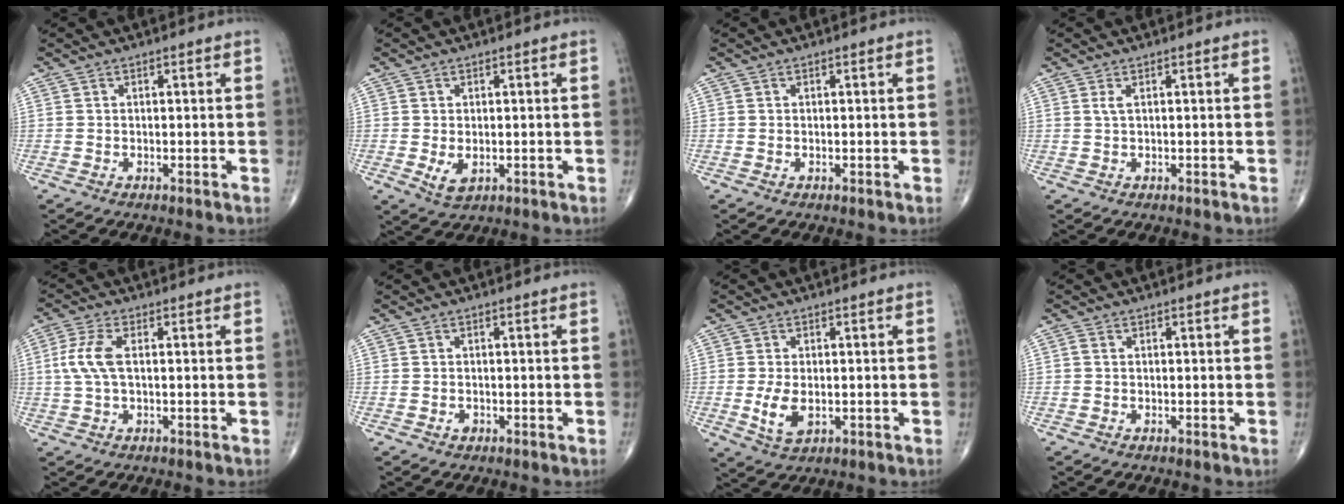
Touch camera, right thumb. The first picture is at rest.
{"total": 3.2, "force": [-0.4, 1.9, 2.5], "torque": [-0.040, -0.008, 0.000]}
{"total": 0.0}
{"total": 1.0, "force": [0.3, 0.2, 0.9], "torque": [-0.029, 0.005, 0.009]}
{"total": 5.9, "force": [0.6, 2.6, 5.3], "torque": [-0.138, 0.011, 0.008]}
{"total": 0.8, "force": [-0.4, 0.6, 0.4], "torque": [-0.001, 0.003, -0.005]}
{"total": 5.3, "force": [-0.7, 3.0, 4.3], "torque": [-0.080, -0.009, -0.008]}
{"total": 0.6, "force": [0.0, 0.4, 0.4], "torque": [-0.010, -0.001, -0.003]}